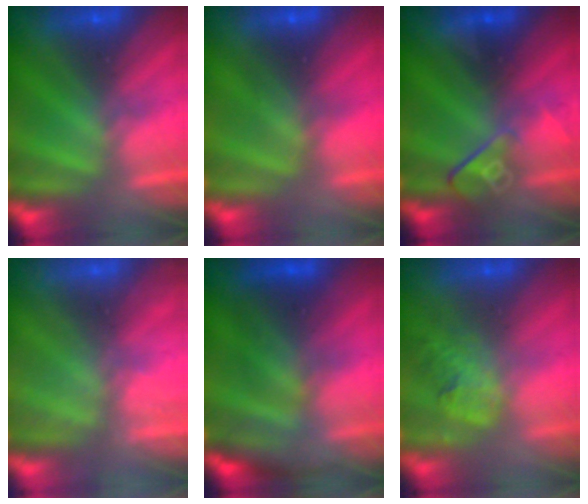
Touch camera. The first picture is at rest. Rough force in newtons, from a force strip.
{"total": 2.7}
{"total": 2.7}
{"total": 2.4}
{"total": 2.5}
{"total": 1.8}